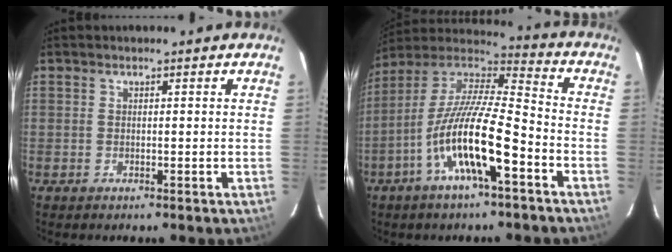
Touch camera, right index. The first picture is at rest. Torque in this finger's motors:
{"motor_torque": [1.38, -0.76, 1.05, 0.21]}